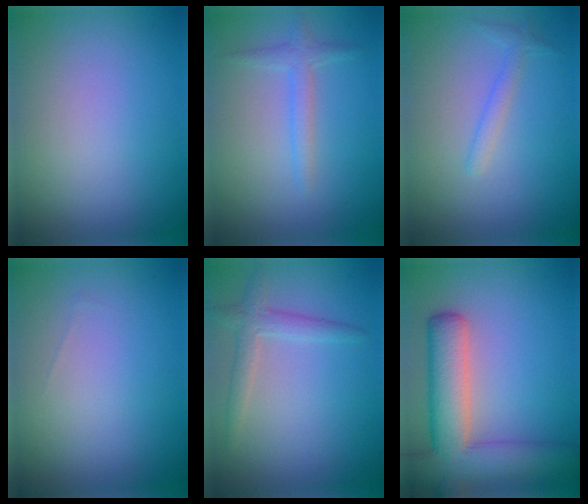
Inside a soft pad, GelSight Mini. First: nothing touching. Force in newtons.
{"total": 1.8, "press": 1.8, "slide": 0.1}
{"total": 1.4, "press": 1.4, "slide": 0.1}
{"total": 0.0}
{"total": 2.3, "press": 2.3, "slide": 0.1}
{"total": 8.8, "press": 8.8, "slide": 0.6}